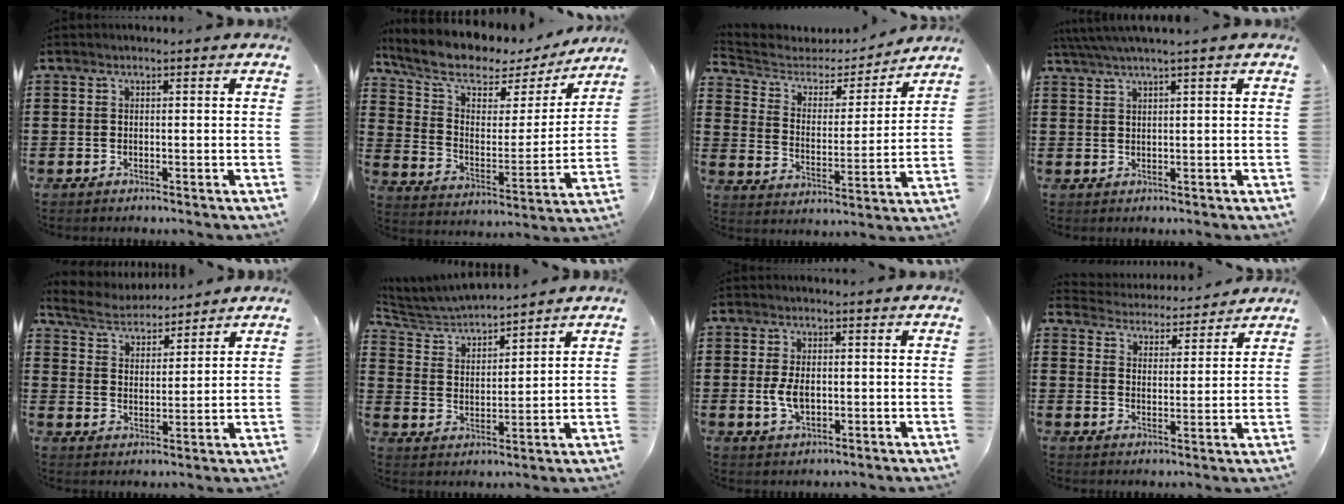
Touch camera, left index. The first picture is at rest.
{"total": 8.3, "force": [6.4, 3.3, 4.2], "torque": [-0.113, -0.038, 0.109]}
{"total": 4.0, "force": [3.4, 2.0, 0.8], "torque": [-0.045, -0.025, 0.050]}
{"total": 2.2, "force": [1.4, -0.3, 1.7], "torque": [-0.034, 0.001, 0.025]}
{"total": 5.0, "force": [4.8, 1.1, 0.7], "torque": [-0.039, -0.023, 0.084]}
{"total": 4.9, "force": [4.8, 0.4, 0.7], "torque": [-0.040, -0.031, 0.080]}
{"total": 4.4, "force": [-0.3, 2.5, 3.6], "torque": [-0.084, 0.001, -0.011]}
{"total": 4.2, "force": [4.2, 0.1, -0.4], "torque": [-0.017, -0.031, 0.069]}